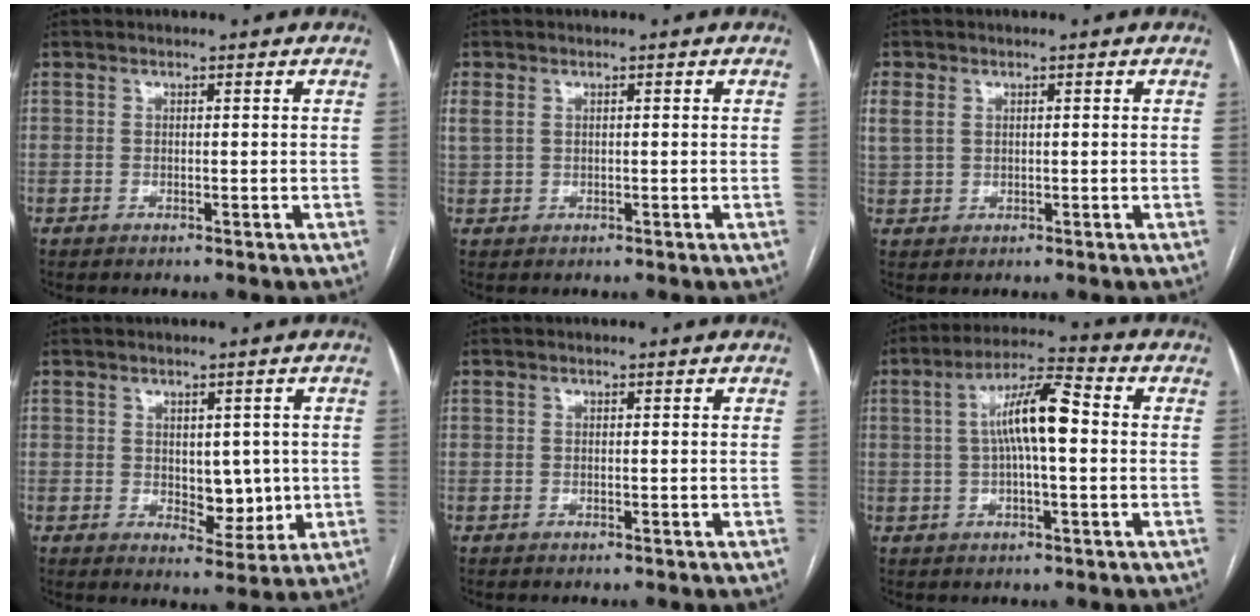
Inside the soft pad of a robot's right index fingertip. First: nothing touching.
{"total": 1.9, "force": [0.6, 1.3, 1.3], "torque": [-0.044, 0.021, 0.018]}
{"total": 2.8, "force": [0.9, 2.1, 1.6], "torque": [-0.051, 0.017, 0.024]}
{"total": 5.5, "force": [0.2, 3.1, 4.5], "torque": [-0.053, -0.003, 0.018]}
{"total": 0.0}
{"total": 9.8, "force": [0.8, 1.7, 9.6], "torque": [-0.177, 0.025, 0.009]}